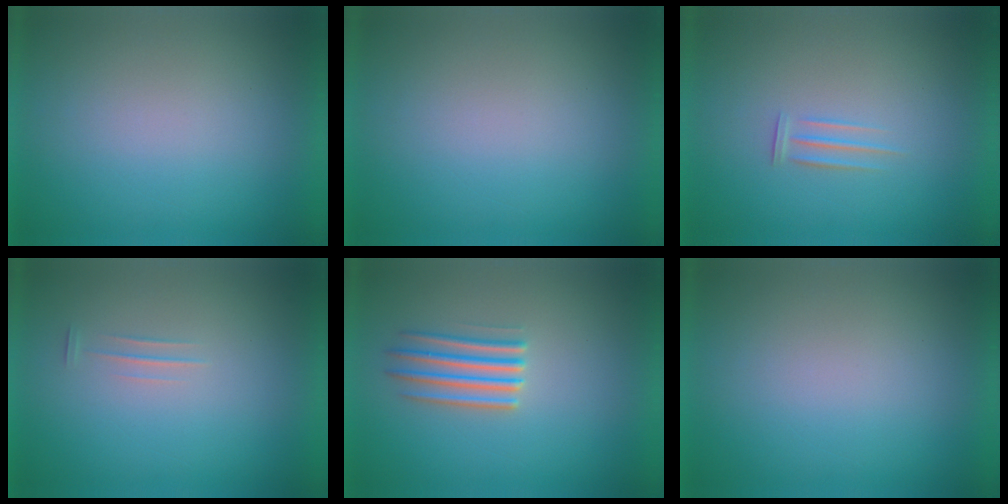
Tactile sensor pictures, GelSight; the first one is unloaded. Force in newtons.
{"total": 0.0}
{"total": 1.7}
{"total": 1.6}
{"total": 2.5}
{"total": 0.0}